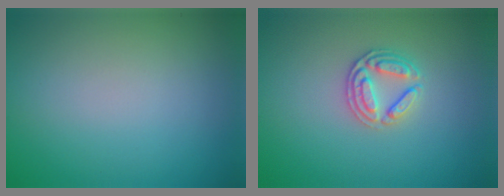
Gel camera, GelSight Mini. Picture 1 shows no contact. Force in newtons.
{"total": 2.7, "press": 2.5, "slide": 0.8}